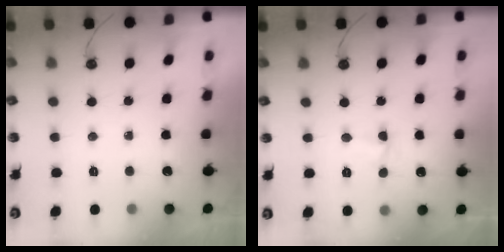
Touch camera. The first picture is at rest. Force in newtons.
{"total": 1.0, "press": 1.0, "slide": 0.4}